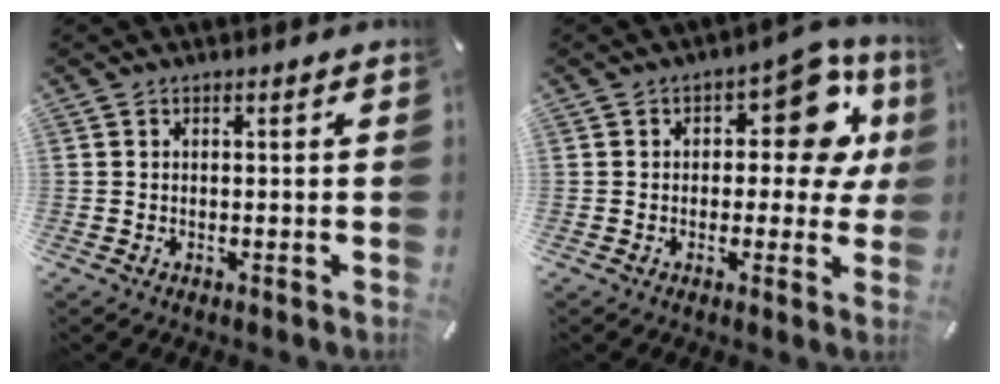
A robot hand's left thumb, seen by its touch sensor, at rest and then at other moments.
{"total": 12.8, "force": [4.3, 7.1, 9.7], "torque": [-0.108, -0.028, 0.070]}